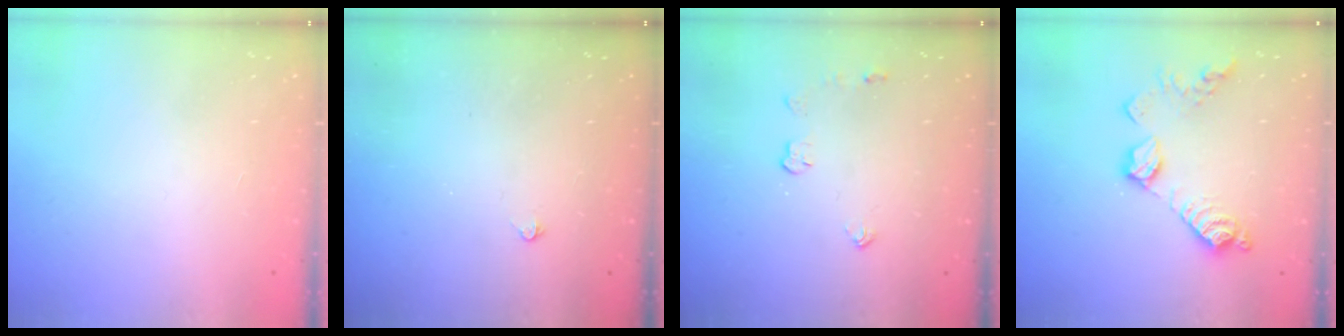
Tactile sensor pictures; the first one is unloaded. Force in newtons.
{"total": 2.4, "press": 2.4, "slide": 0.5}
{"total": 3.6, "press": 3.5, "slide": 0.6}
{"total": 12.8, "press": 12.8, "slide": 0.8}